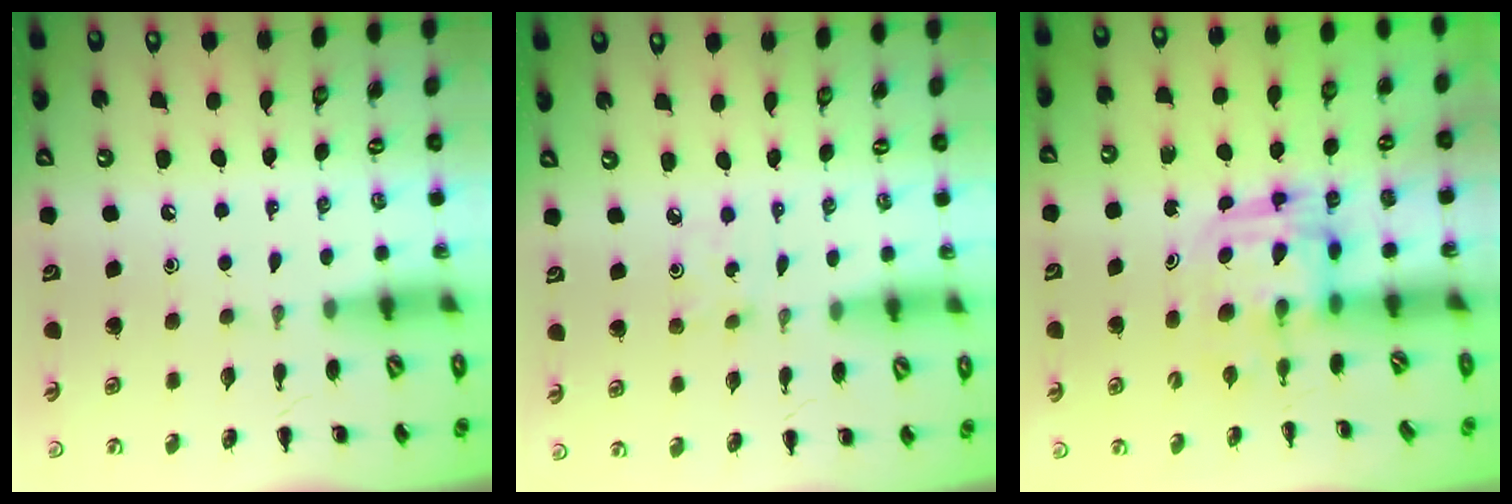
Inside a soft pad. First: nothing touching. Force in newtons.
{"total": 1.2, "press": 1.1, "slide": 0.4}
{"total": 3.0, "press": 3.0, "slide": 0.3}